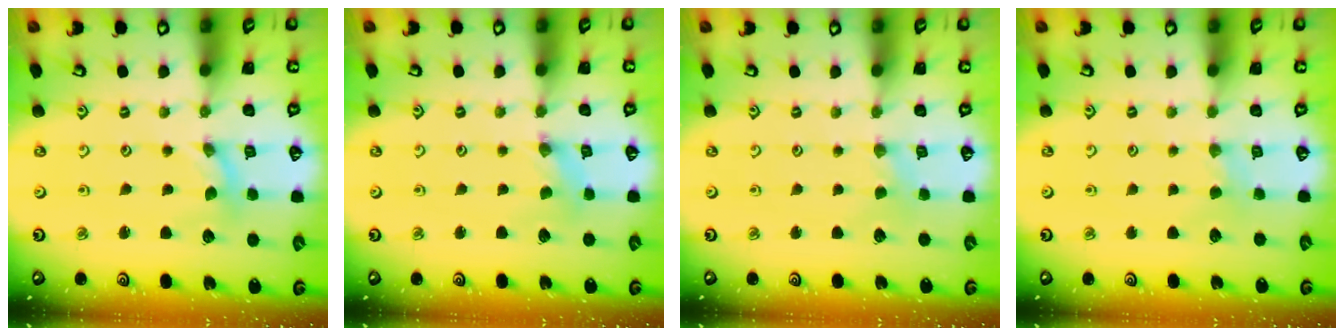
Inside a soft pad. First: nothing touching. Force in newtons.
{"total": 0.5, "press": 0.5, "slide": 0.1}
{"total": 0.0}
{"total": 2.4, "press": 2.4, "slide": 0.4}